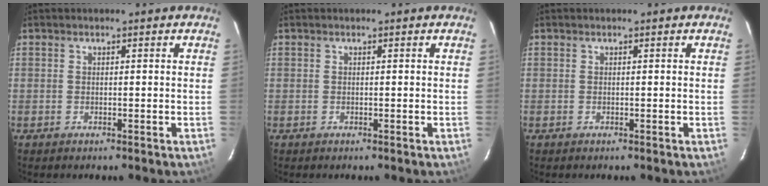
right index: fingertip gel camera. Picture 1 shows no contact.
{"total": 0.0}
{"total": 0.0}